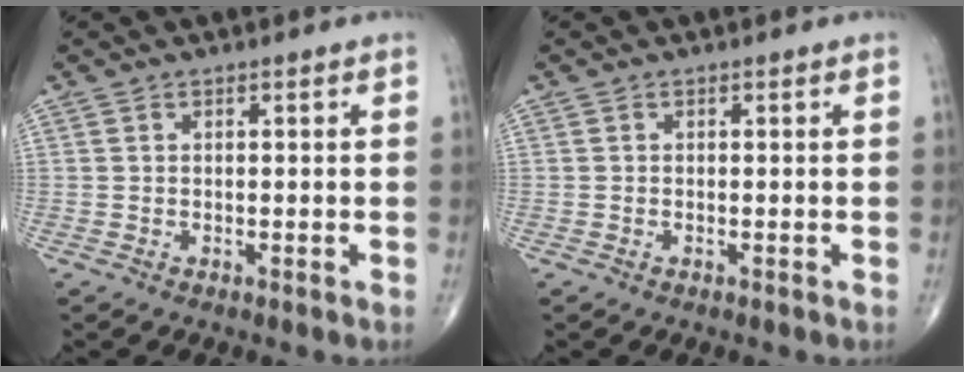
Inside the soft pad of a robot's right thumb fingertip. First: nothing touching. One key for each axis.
{"total": 0.0}